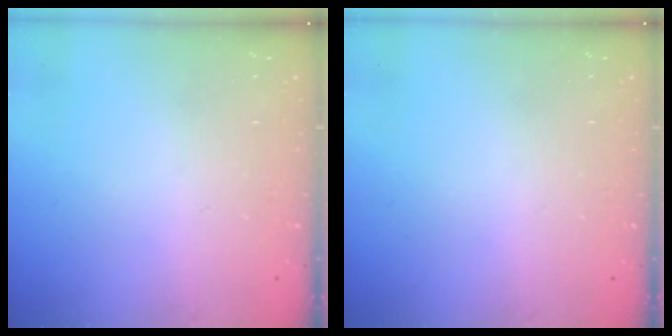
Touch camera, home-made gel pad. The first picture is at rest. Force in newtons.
{"total": 0.0}